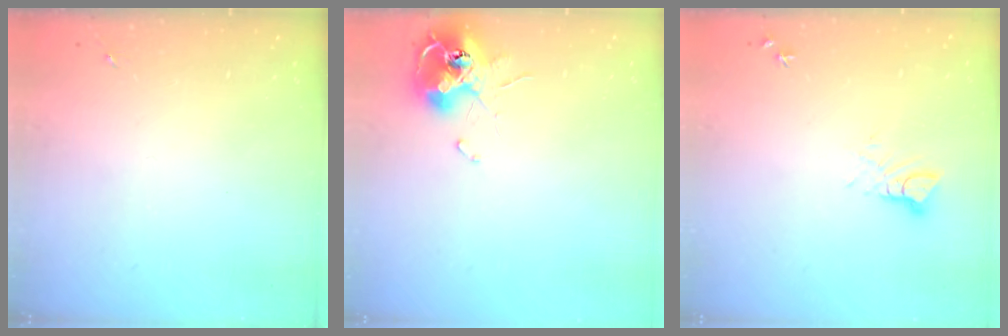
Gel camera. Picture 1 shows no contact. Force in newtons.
{"total": 11.6, "press": 11.6, "slide": 1.1}
{"total": 3.5, "press": 3.5, "slide": 0.2}